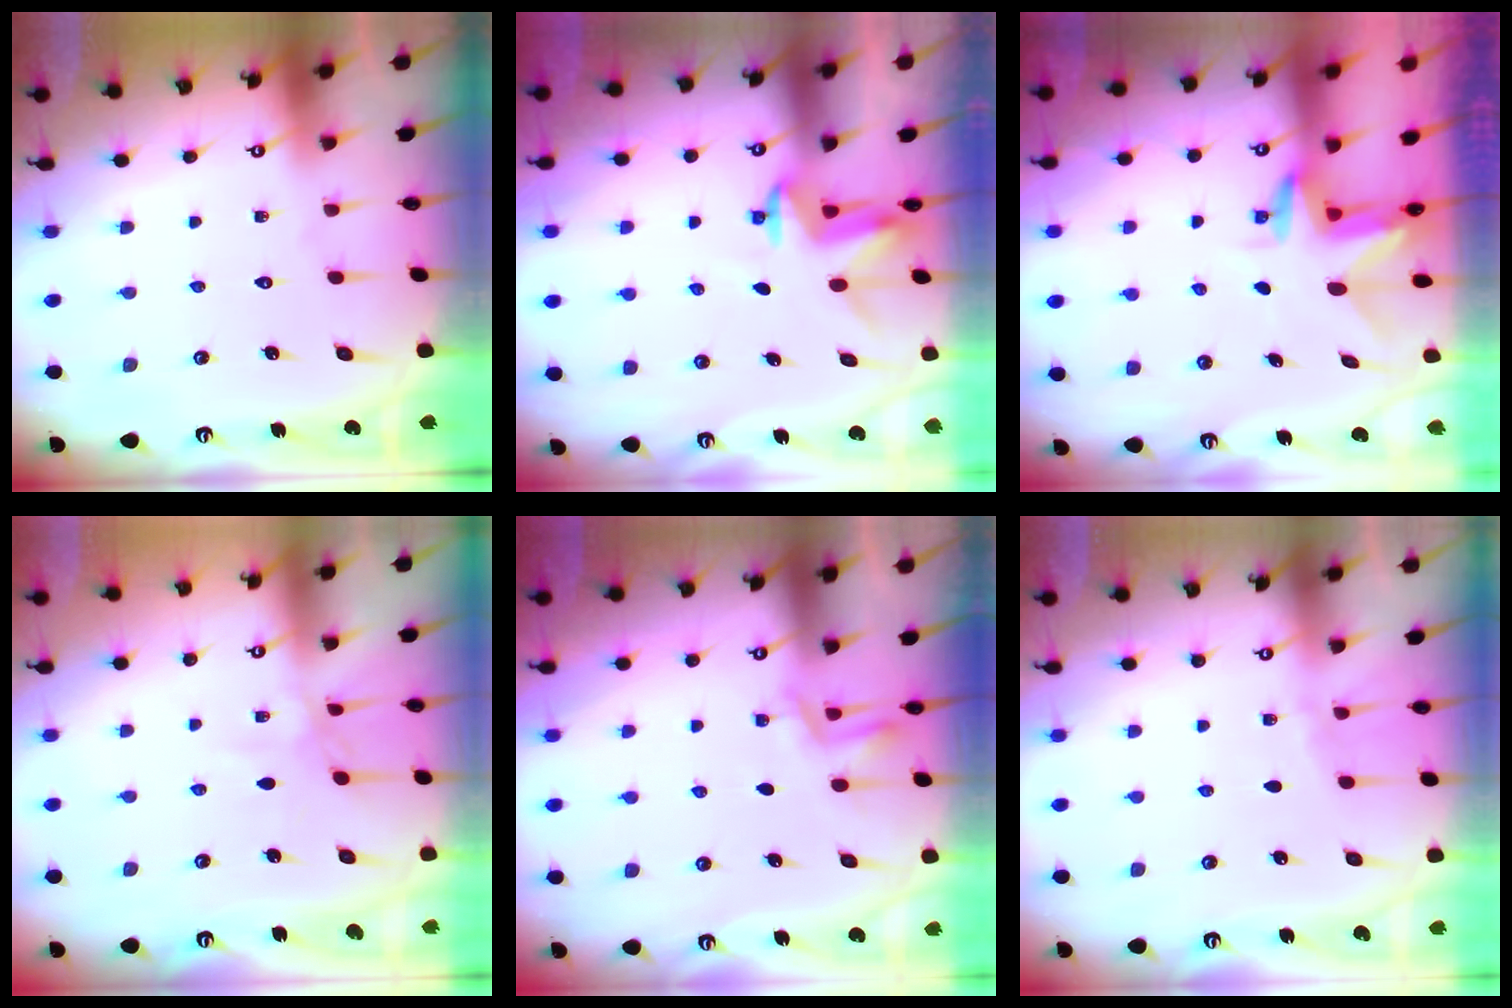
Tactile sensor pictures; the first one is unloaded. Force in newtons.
{"total": 3.4, "press": 3.4, "slide": 0.2}
{"total": 3.0, "press": 3.0, "slide": 0.2}
{"total": 3.1, "press": 3.1, "slide": 0.4}
{"total": 2.9, "press": 2.6, "slide": 1.1}
{"total": 2.1, "press": 2.0, "slide": 0.3}